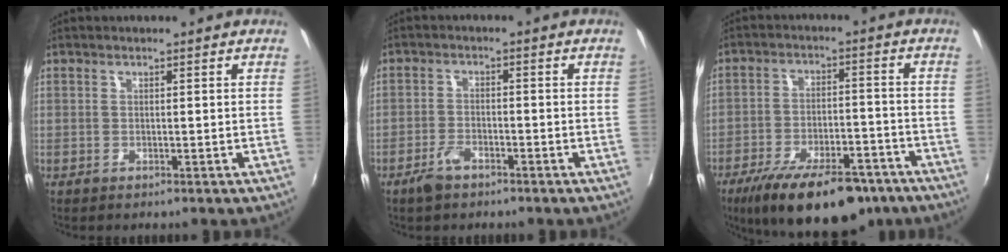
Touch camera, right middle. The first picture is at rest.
{"total": 4.2, "force": [-3.1, 1.8, 2.2], "torque": [-0.059, -0.002, -0.057]}
{"total": 19.8, "force": [-14.1, 7.1, 11.9], "torque": [-0.211, -0.029, -0.203]}